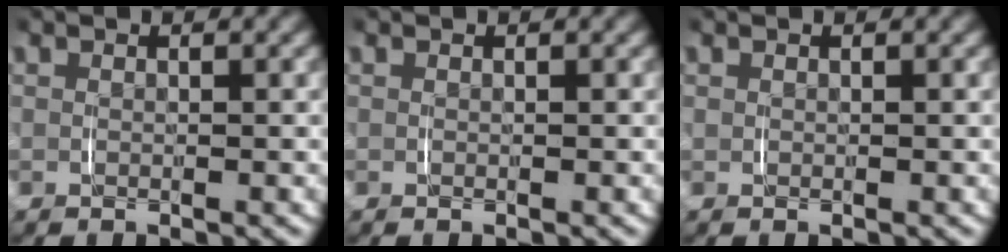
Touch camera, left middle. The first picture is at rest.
{"total": 0.0}
{"total": 0.0}